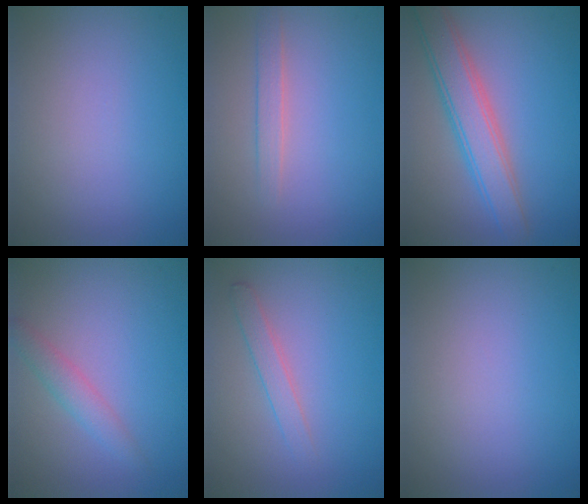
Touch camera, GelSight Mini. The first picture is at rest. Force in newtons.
{"total": 1.5, "press": 1.5, "slide": 0.1}
{"total": 4.8, "press": 4.8, "slide": 0.1}
{"total": 2.0, "press": 2.0, "slide": 0.0}
{"total": 1.7, "press": 1.7, "slide": 0.1}
{"total": 0.0}